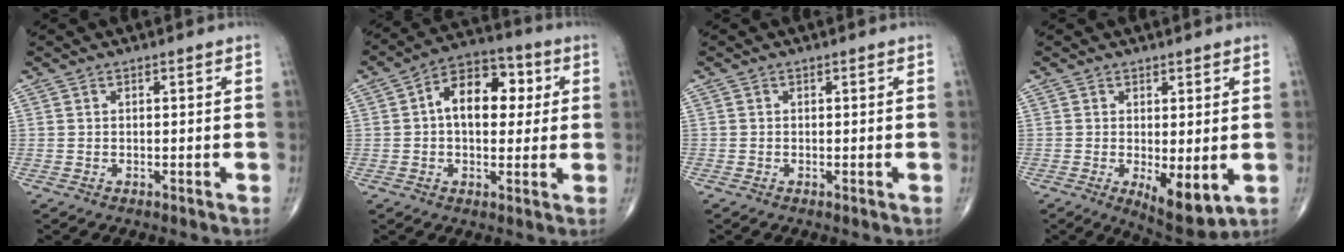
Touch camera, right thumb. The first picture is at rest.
{"total": 12.6, "force": [2.2, 8.0, 9.6], "torque": [-0.114, 0.022, 0.024]}
{"total": 0.0}
{"total": 7.3, "force": [-1.3, 2.8, 6.6], "torque": [-0.096, -0.023, -0.011]}